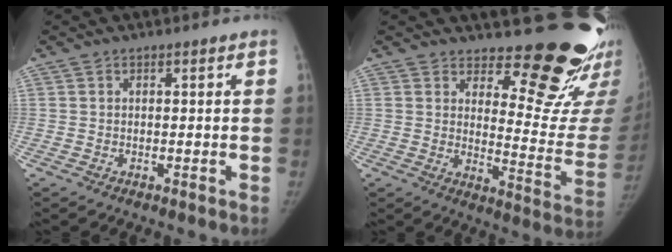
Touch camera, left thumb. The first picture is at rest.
{"total": 20.4, "force": [16.4, 6.4, 10.2], "torque": [-0.084, -0.165, 0.203]}